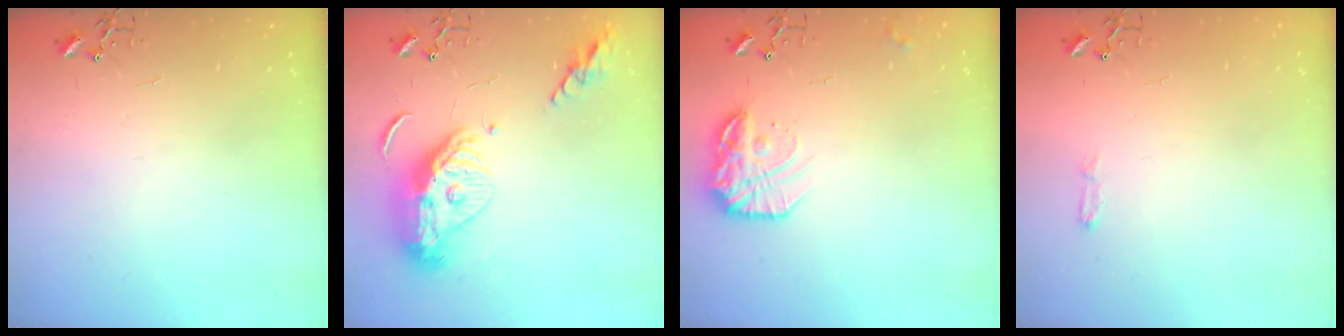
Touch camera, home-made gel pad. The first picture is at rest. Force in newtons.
{"total": 14.7, "press": 14.6, "slide": 1.6}
{"total": 15.4, "press": 15.3, "slide": 0.8}
{"total": 3.8, "press": 3.8, "slide": 0.5}